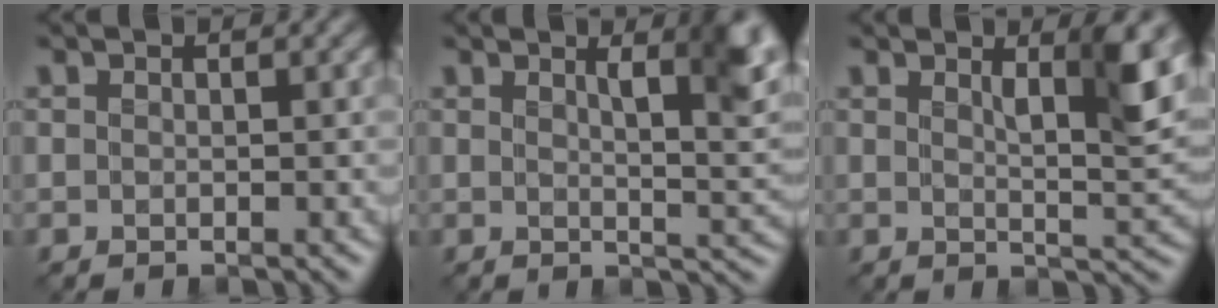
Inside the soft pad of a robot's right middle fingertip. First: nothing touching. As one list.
[{"total": 5.7, "force": [2.4, 1.6, 4.9], "torque": [-0.049, -0.002, 0.035]}, {"total": 5.1, "force": [2.0, 1.2, 4.6], "torque": [-0.065, -0.007, 0.032]}]